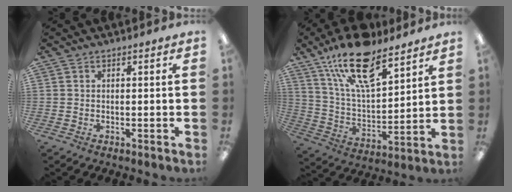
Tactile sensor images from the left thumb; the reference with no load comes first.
{"total": 20.1, "force": [13.3, 8.1, 12.8], "torque": [-0.229, -0.060, 0.233]}